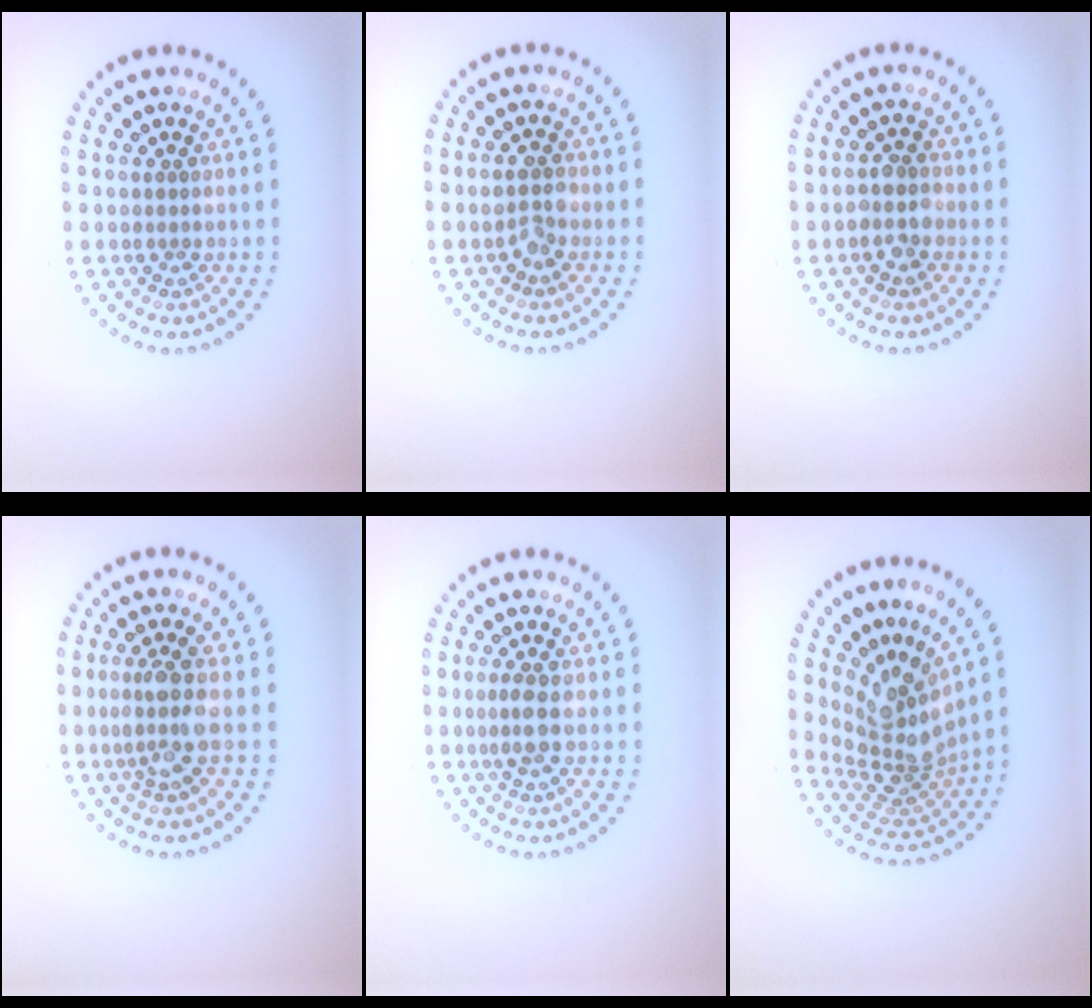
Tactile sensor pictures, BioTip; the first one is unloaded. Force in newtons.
{"total": 2.0, "press": 1.9, "slide": 0.3}
{"total": 2.3, "press": 2.1, "slide": 0.8}
{"total": 3.1, "press": 2.3, "slide": 2.0}
{"total": 1.5, "press": 1.3, "slide": 0.8}
{"total": 4.7, "press": 3.1, "slide": 3.6}